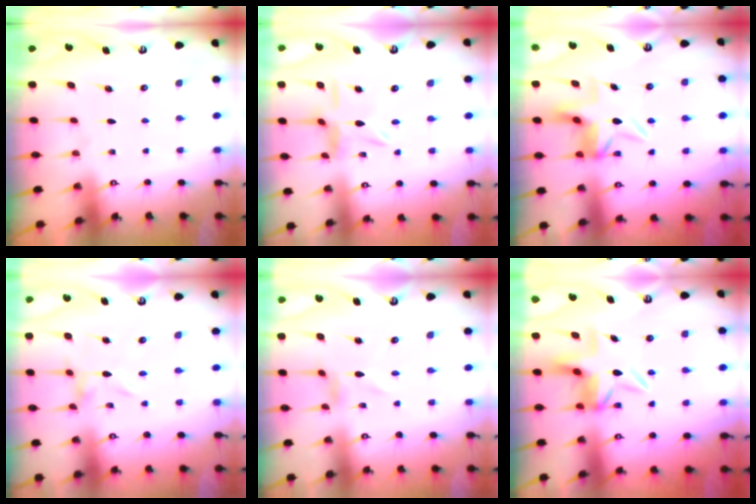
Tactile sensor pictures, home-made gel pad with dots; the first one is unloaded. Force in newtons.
{"total": 8.0, "press": 7.9, "slide": 0.8}
{"total": 6.1, "press": 5.8, "slide": 1.9}
{"total": 0.0}
{"total": 0.6, "press": 0.6, "slide": 0.1}
{"total": 6.5, "press": 6.0, "slide": 2.6}